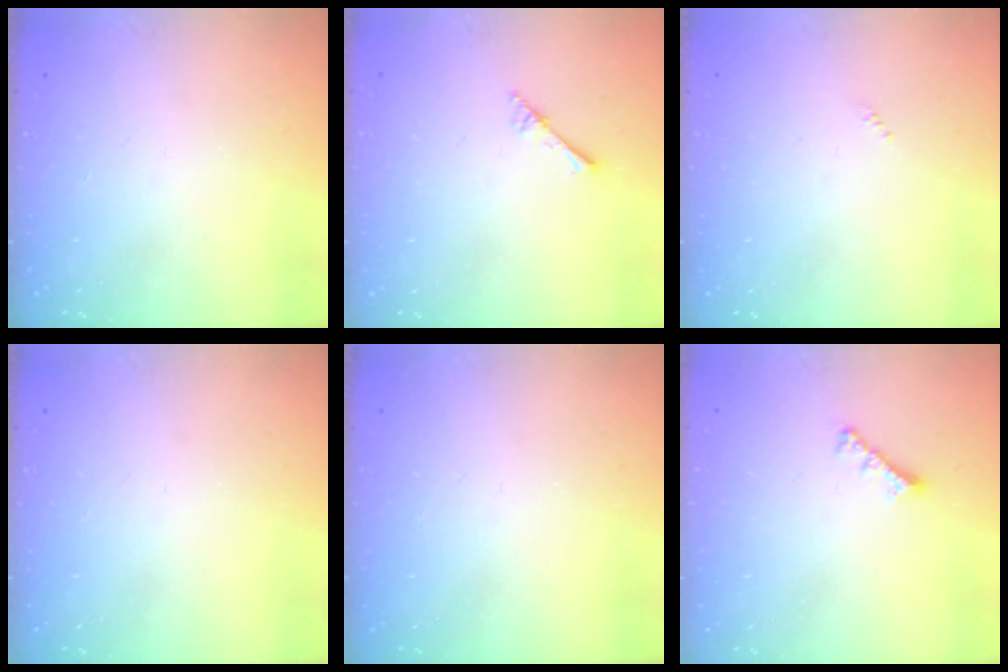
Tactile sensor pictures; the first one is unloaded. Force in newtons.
{"total": 2.3, "press": 2.2, "slide": 0.2}
{"total": 0.0}
{"total": 0.0}
{"total": 0.0}
{"total": 2.8, "press": 2.7, "slide": 0.6}